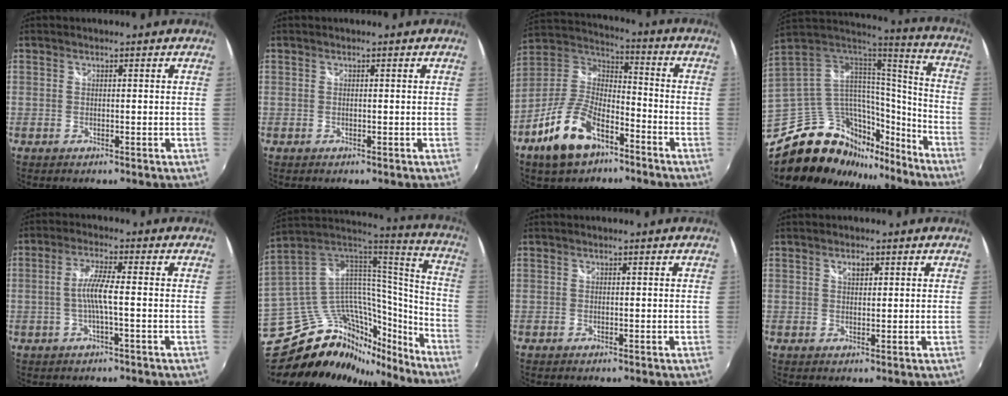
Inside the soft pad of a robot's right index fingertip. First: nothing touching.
{"total": 0.0}
{"total": 16.0, "force": [-9.0, 8.3, 10.4], "torque": [-0.224, -0.001, -0.163]}
{"total": 29.9, "force": [-19.6, 16.3, 15.7], "torque": [-0.307, 0.023, -0.288]}
{"total": 4.8, "force": [-1.0, -0.1, 4.7], "torque": [-0.096, 0.003, -0.017]}
{"total": 29.0, "force": [-21.1, 13.4, 14.7], "torque": [-0.237, 0.039, -0.316]}
{"total": 0.0}
{"total": 1.6, "force": [1.0, 0.6, 1.1], "torque": [-0.016, 0.004, 0.016]}